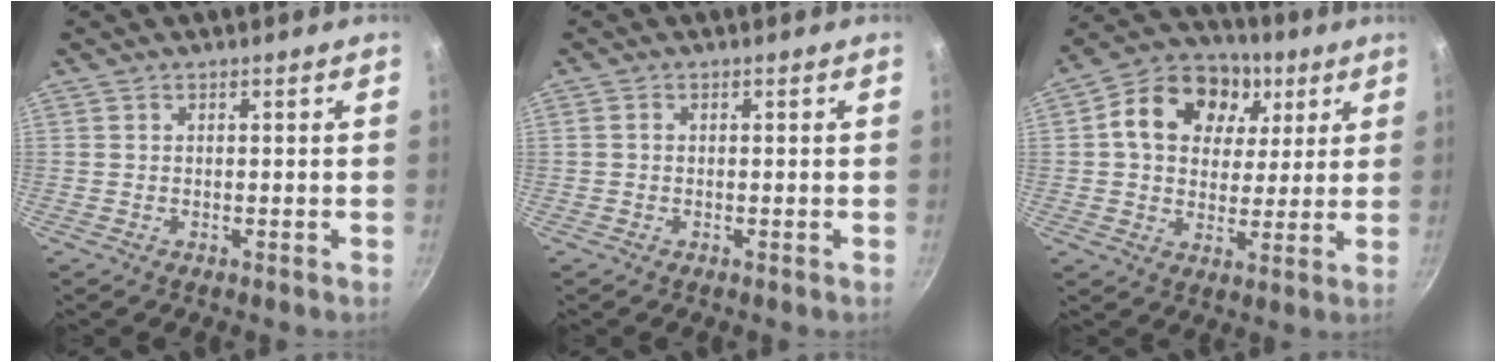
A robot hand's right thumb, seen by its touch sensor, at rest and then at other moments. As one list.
[{"total": 0.8, "force": [0.0, 0.7, 0.4], "torque": [-0.006, 0.005, -0.002]}, {"total": 17.2, "force": [5.2, 13.1, 9.8], "torque": [-0.151, 0.010, 0.071]}]